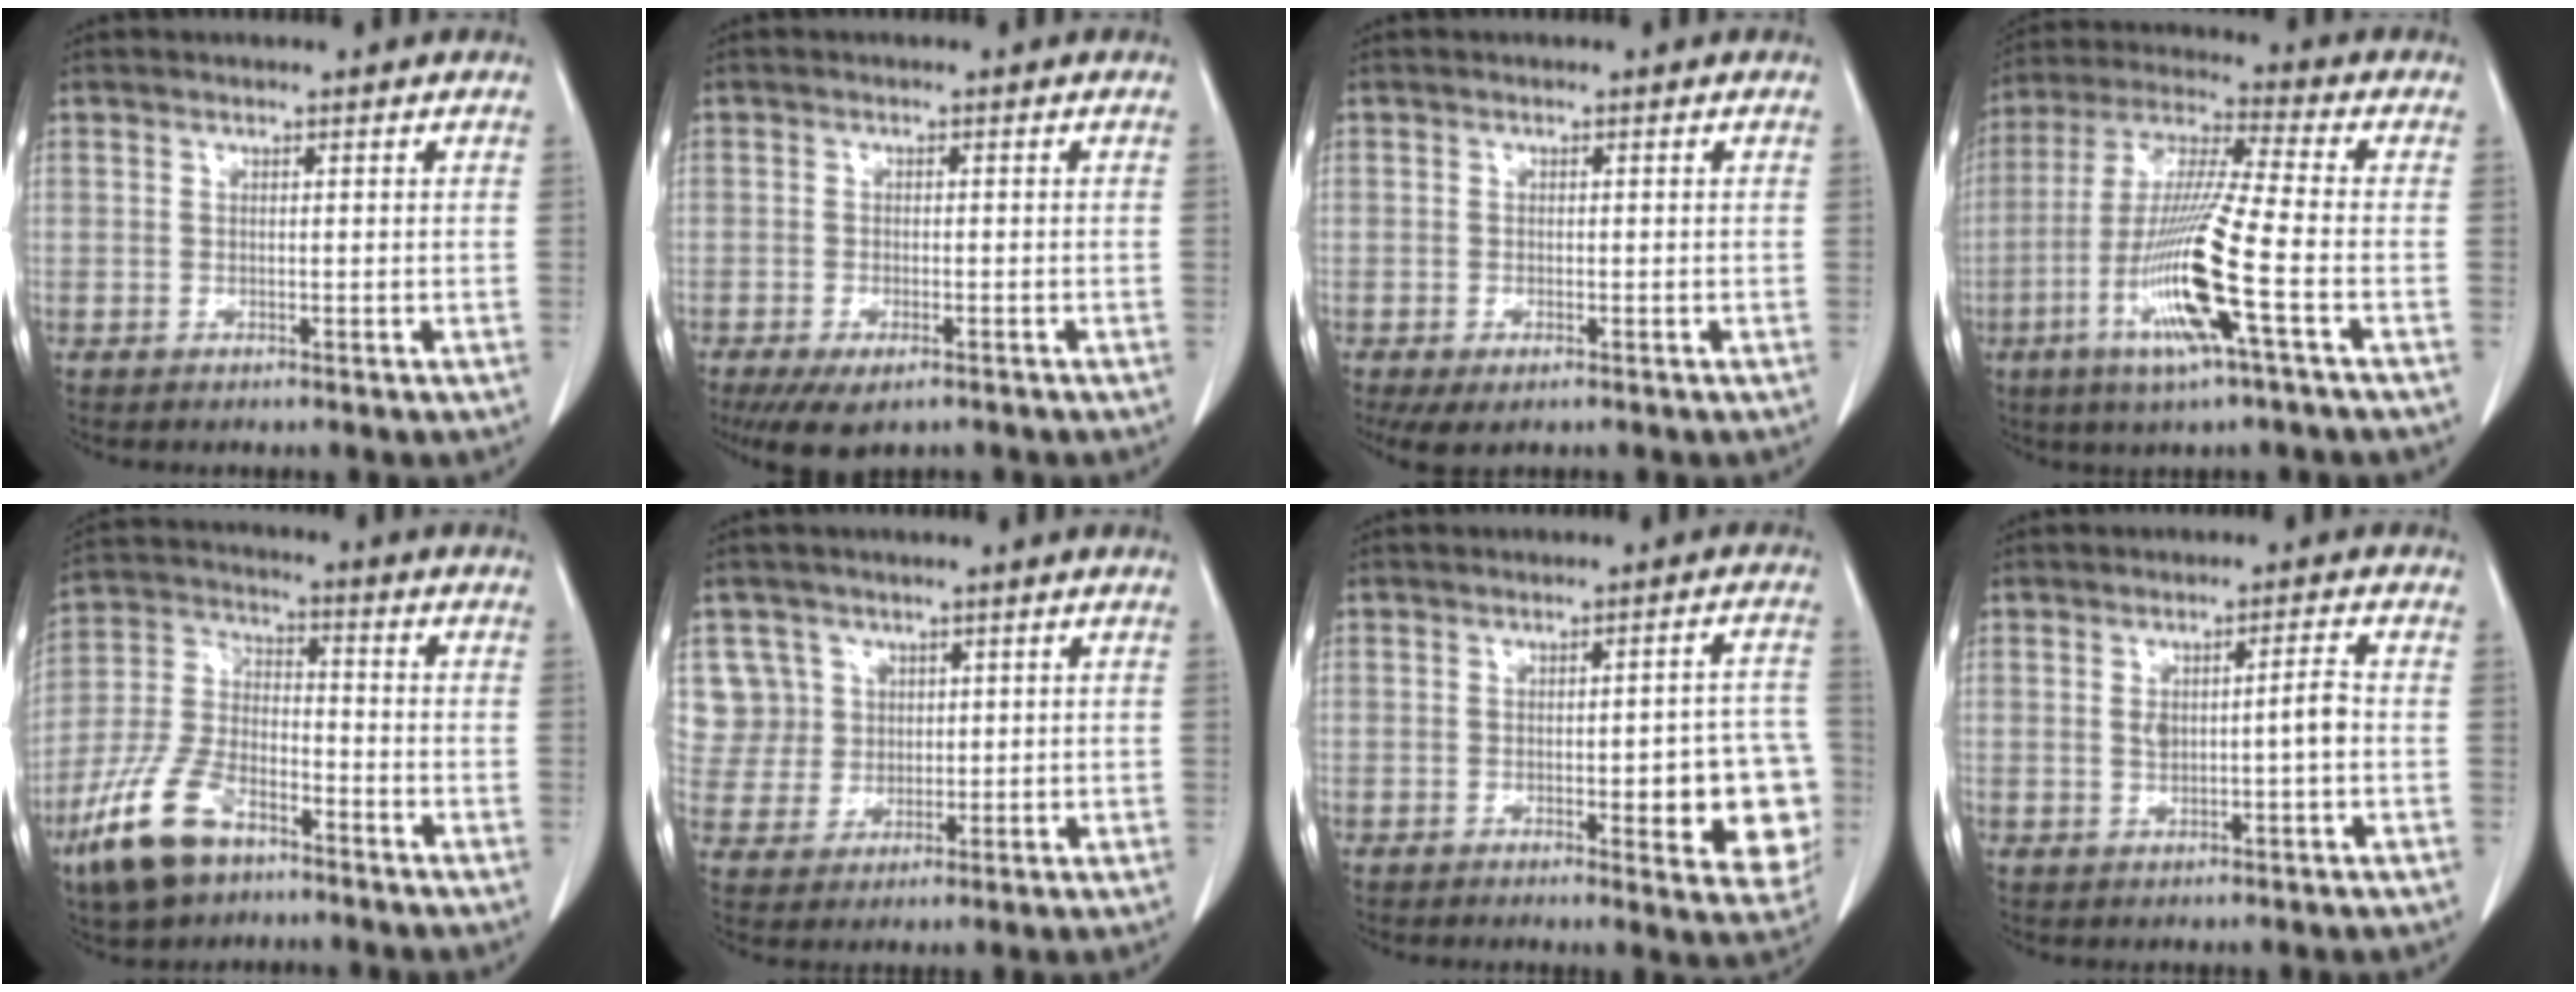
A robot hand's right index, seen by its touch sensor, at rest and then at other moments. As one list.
[{"total": 6.1, "force": [-4.2, 2.2, 3.8], "torque": [-0.059, -0.010, -0.064]}, {"total": 3.4, "force": [-2.0, 1.3, 2.5], "torque": [-0.043, -0.007, -0.026]}, {"total": 15.0, "force": [-5.1, -0.3, 14.1], "torque": [-0.292, -0.017, -0.102]}, {"total": 12.9, "force": [-7.9, 6.0, 8.2], "torque": [-0.184, -0.003, -0.153]}, {"total": 6.7, "force": [2.4, 6.2, -0.3], "torque": [0.014, 0.017, 0.057]}, {"total": 11.7, "force": [-2.5, 3.0, 11.1], "torque": [-0.096, 0.010, -0.027]}, {"total": 4.2, "force": [-0.1, 0.7, 4.1], "torque": [-0.073, 0.011, 0.004]}]